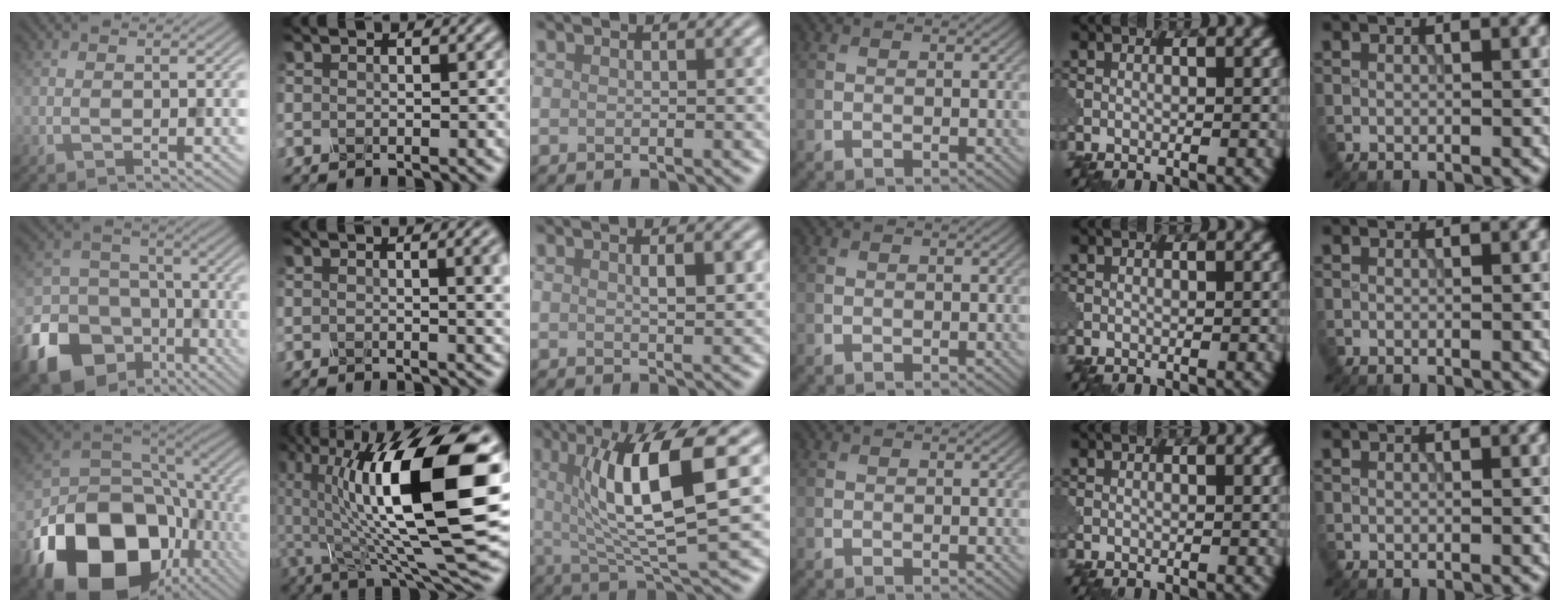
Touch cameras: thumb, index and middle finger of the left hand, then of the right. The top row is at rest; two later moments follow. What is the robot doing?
{"motion": "shake", "object": "sieve"}